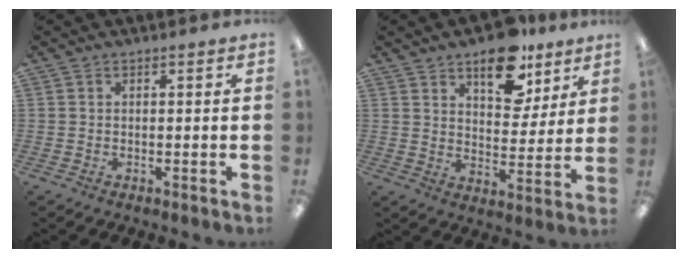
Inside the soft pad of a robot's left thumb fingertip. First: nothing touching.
{"total": 13.2, "force": [9.3, 6.8, 6.5], "torque": [-0.077, -0.051, 0.161]}